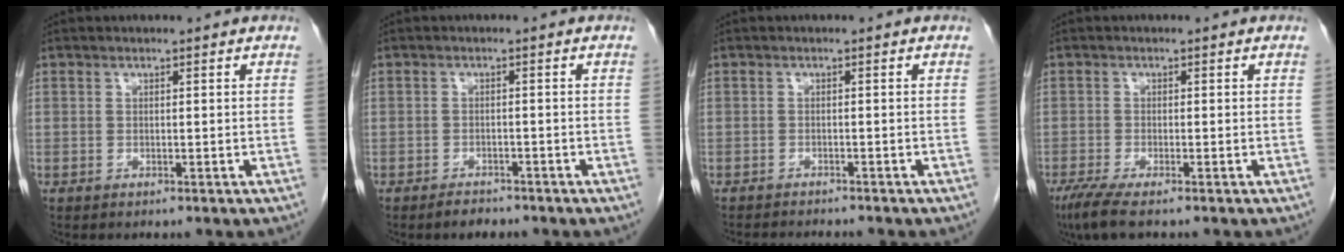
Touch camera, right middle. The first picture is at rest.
{"total": 2.3, "force": [-1.9, 0.9, 0.8], "torque": [-0.021, -0.001, -0.026]}
{"total": 4.9, "force": [-4.6, 0.4, 1.5], "torque": [-0.018, -0.011, -0.067]}
{"total": 4.1, "force": [-2.9, 0.3, 2.9], "torque": [-0.061, -0.014, -0.056]}